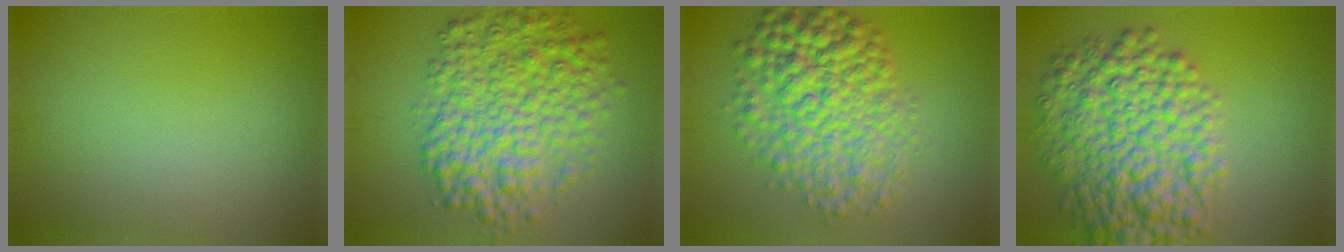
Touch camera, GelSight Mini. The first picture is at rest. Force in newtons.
{"total": 8.7, "press": 8.7, "slide": 0.1}
{"total": 8.6, "press": 8.6, "slide": 0.1}
{"total": 10.1, "press": 10.1, "slide": 0.1}